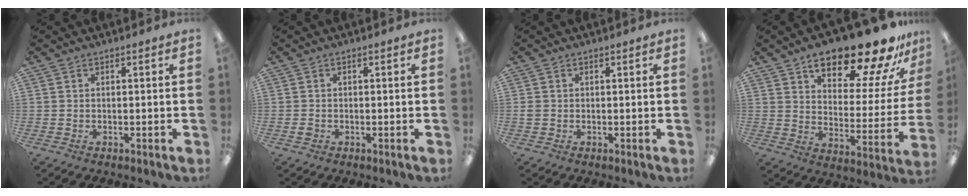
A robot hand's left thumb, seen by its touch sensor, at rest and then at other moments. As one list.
[{"total": 0.9, "force": [-0.2, 0.8, 0.3], "torque": [-0.005, 0.003, -0.006]}, {"total": 0.7, "force": [0.1, 0.7, 0.2], "torque": [-0.004, 0.005, 0.000]}, {"total": 22.5, "force": [16.8, 7.4, 12.9], "torque": [-0.184, -0.113, 0.275]}]